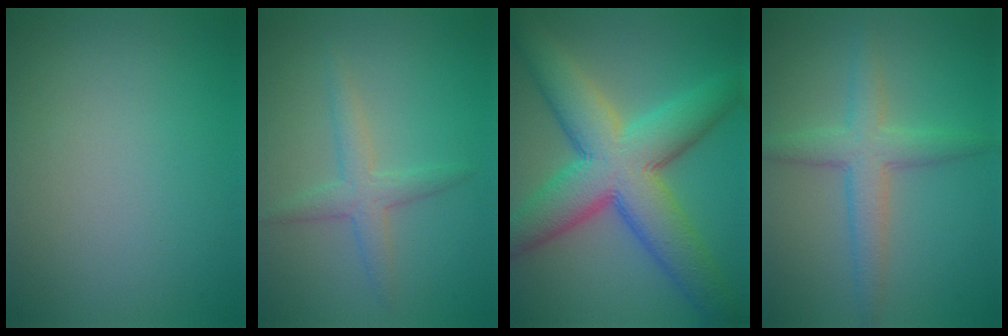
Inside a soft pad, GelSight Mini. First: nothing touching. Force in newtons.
{"total": 2.5, "press": 2.5, "slide": 0.1}
{"total": 11.1, "press": 11.1, "slide": 0.3}
{"total": 3.6, "press": 3.6, "slide": 0.1}